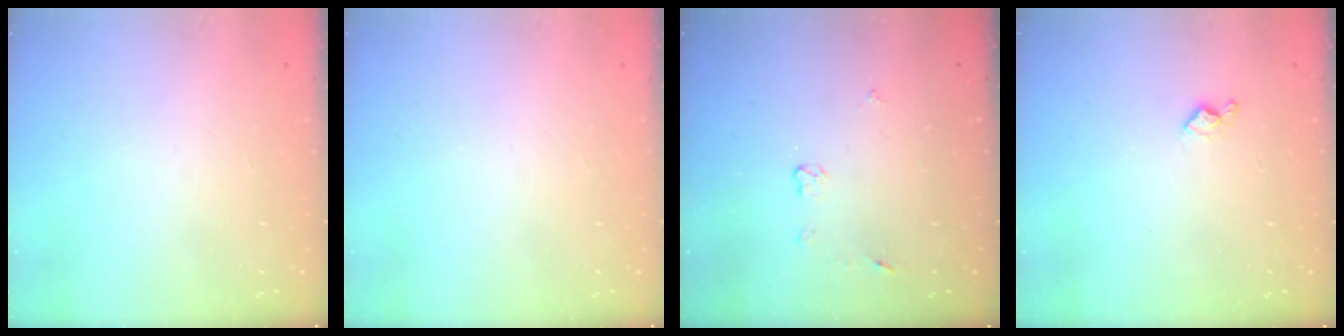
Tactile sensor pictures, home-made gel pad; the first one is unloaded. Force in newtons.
{"total": 0.0}
{"total": 4.3, "press": 4.3, "slide": 0.5}
{"total": 3.8, "press": 3.8, "slide": 0.6}